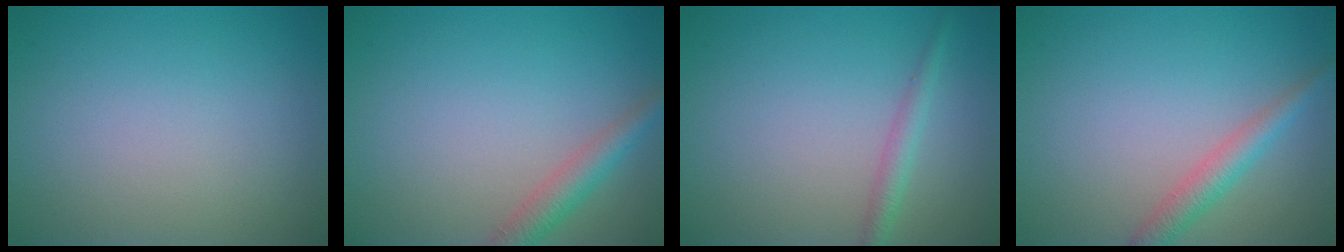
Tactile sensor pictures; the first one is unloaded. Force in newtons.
{"total": 2.8, "press": 2.8, "slide": 0.2}
{"total": 1.7, "press": 1.7, "slide": 0.1}
{"total": 2.5, "press": 2.5, "slide": 0.1}